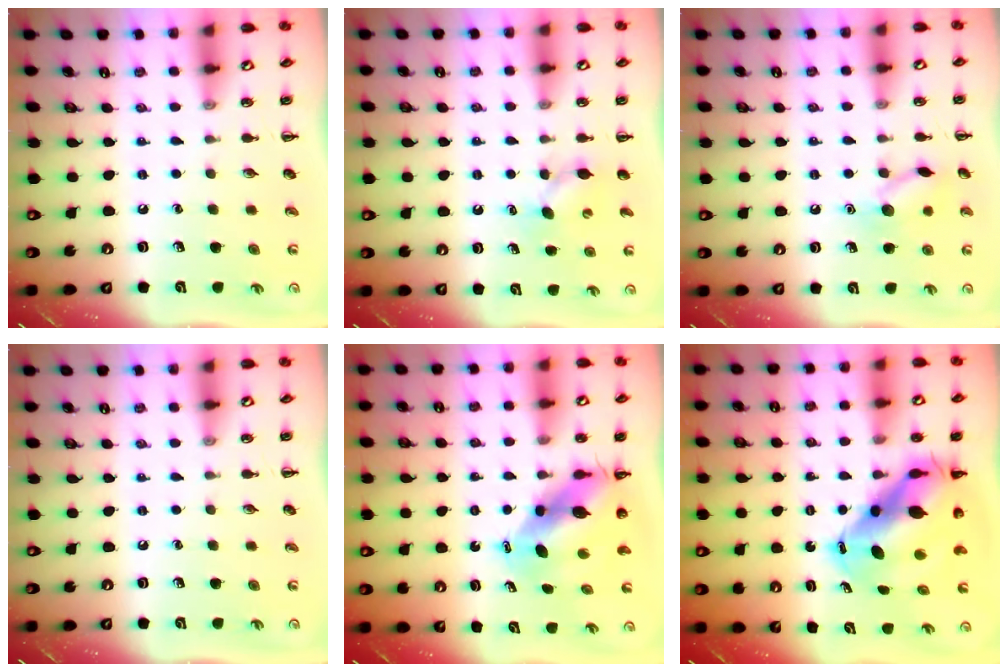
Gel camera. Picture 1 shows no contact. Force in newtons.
{"total": 4.7, "press": 4.5, "slide": 1.3}
{"total": 10.6, "press": 10.6, "slide": 0.6}
{"total": 0.0}
{"total": 8.8, "press": 8.5, "slide": 2.4}
{"total": 12.6, "press": 12.0, "slide": 3.6}